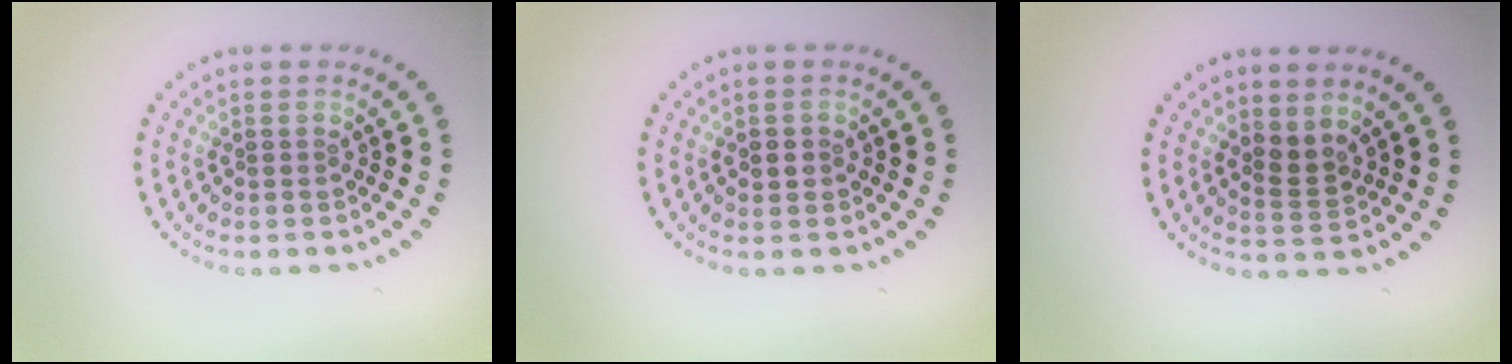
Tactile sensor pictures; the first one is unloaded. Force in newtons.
{"total": 0.9, "press": 0.9, "slide": 0.2}
{"total": 1.8, "press": 1.3, "slide": 1.3}